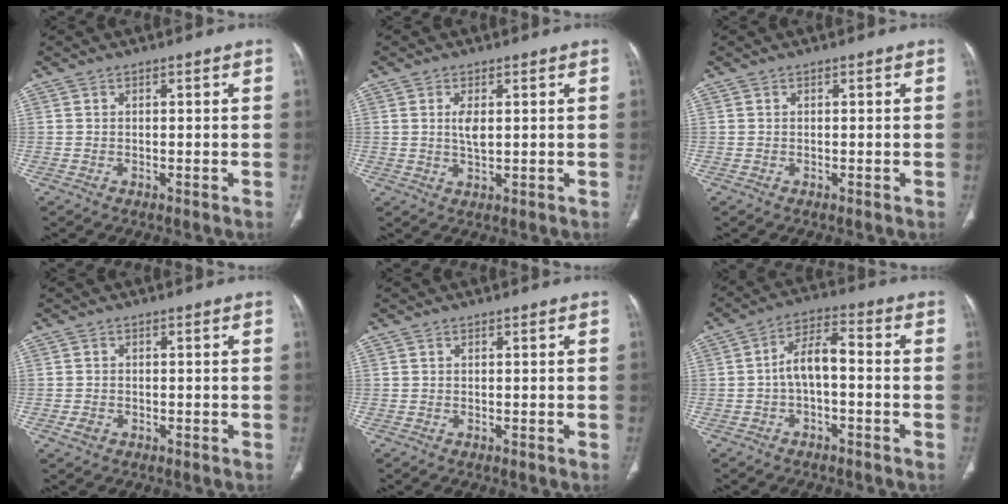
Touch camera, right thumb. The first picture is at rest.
{"total": 3.2, "force": [0.7, 1.3, 2.8], "torque": [-0.054, -0.006, 0.015]}
{"total": 0.0}
{"total": 1.8, "force": [-0.8, 1.4, 0.9], "torque": [-0.015, 0.005, -0.011]}
{"total": 0.0}
{"total": 6.9, "force": [-1.1, 3.2, 6.0], "torque": [-0.105, 0.039, -0.028]}